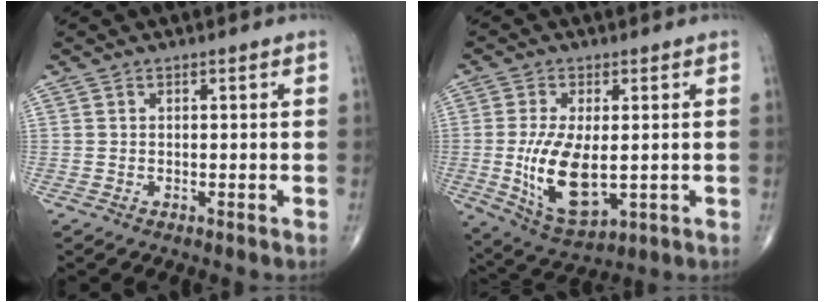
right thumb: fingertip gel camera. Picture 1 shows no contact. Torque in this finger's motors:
{"motor_torque": [1.70, 2.85, 1.19, 0.43, 0.44]}